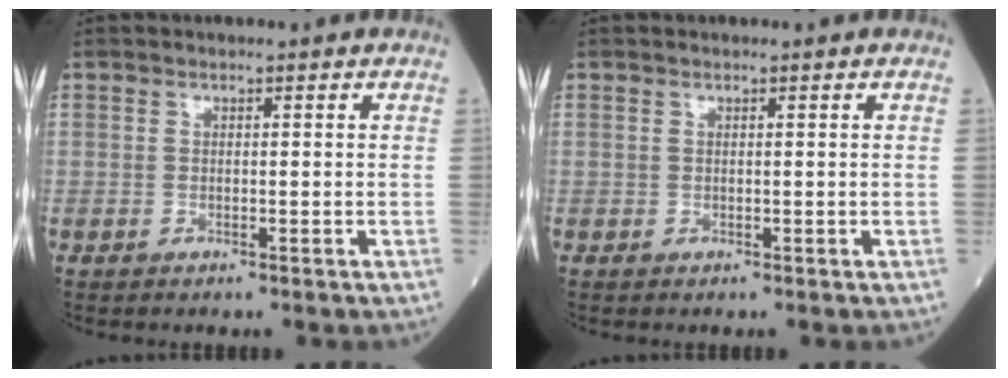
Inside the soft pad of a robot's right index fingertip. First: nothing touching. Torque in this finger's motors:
{"motor_torque": [0.02, 0.02, 0.00, -0.01]}